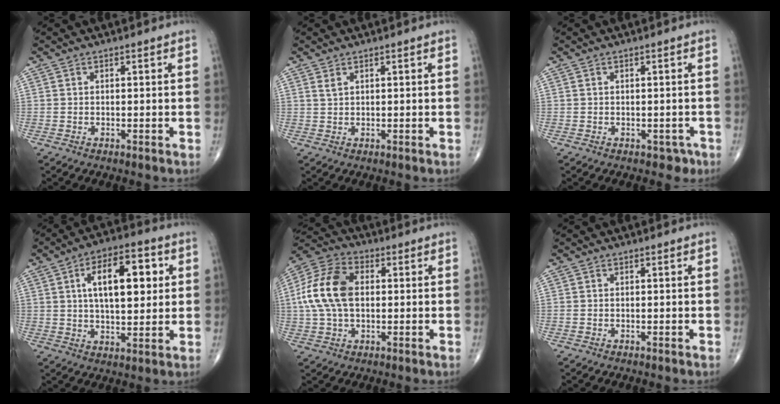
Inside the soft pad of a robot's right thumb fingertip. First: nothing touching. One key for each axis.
{"total": 1.1, "fx": 0.7, "fy": 0.5, "fz": 0.7, "tx": -0.013, "ty": 0.003, "tz": 0.018}
{"total": 1.9, "fx": -0.6, "fy": 1.6, "fz": 0.8, "tx": 0.004, "ty": 0.003, "tz": -0.005}
{"total": 14.7, "fx": 3.6, "fy": 6.9, "fz": 12.4, "tx": -0.172, "ty": 0.005, "tz": 0.056}
{"total": 13.5, "fx": 1.0, "fy": 8.4, "fz": 10.5, "tx": -0.214, "ty": 0.025, "tz": 0.013}
{"total": 0.0}